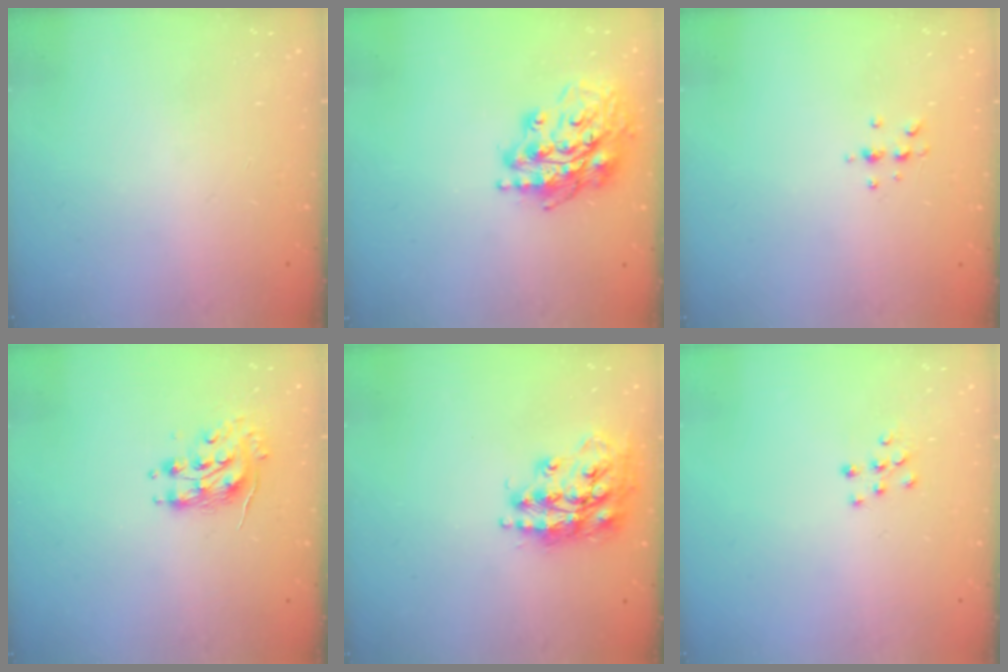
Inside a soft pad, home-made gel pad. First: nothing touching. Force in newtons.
{"total": 17.5, "press": 17.4, "slide": 1.8}
{"total": 5.0, "press": 4.9, "slide": 0.9}
{"total": 8.6, "press": 8.6, "slide": 0.3}
{"total": 17.1, "press": 17.0, "slide": 1.5}
{"total": 6.8, "press": 6.8, "slide": 0.4}